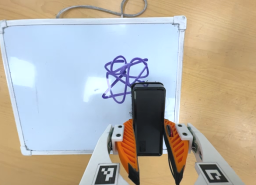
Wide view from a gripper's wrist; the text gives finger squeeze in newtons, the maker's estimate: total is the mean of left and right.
{"total": 6.5, "left": 4.6, "right": 8.4}